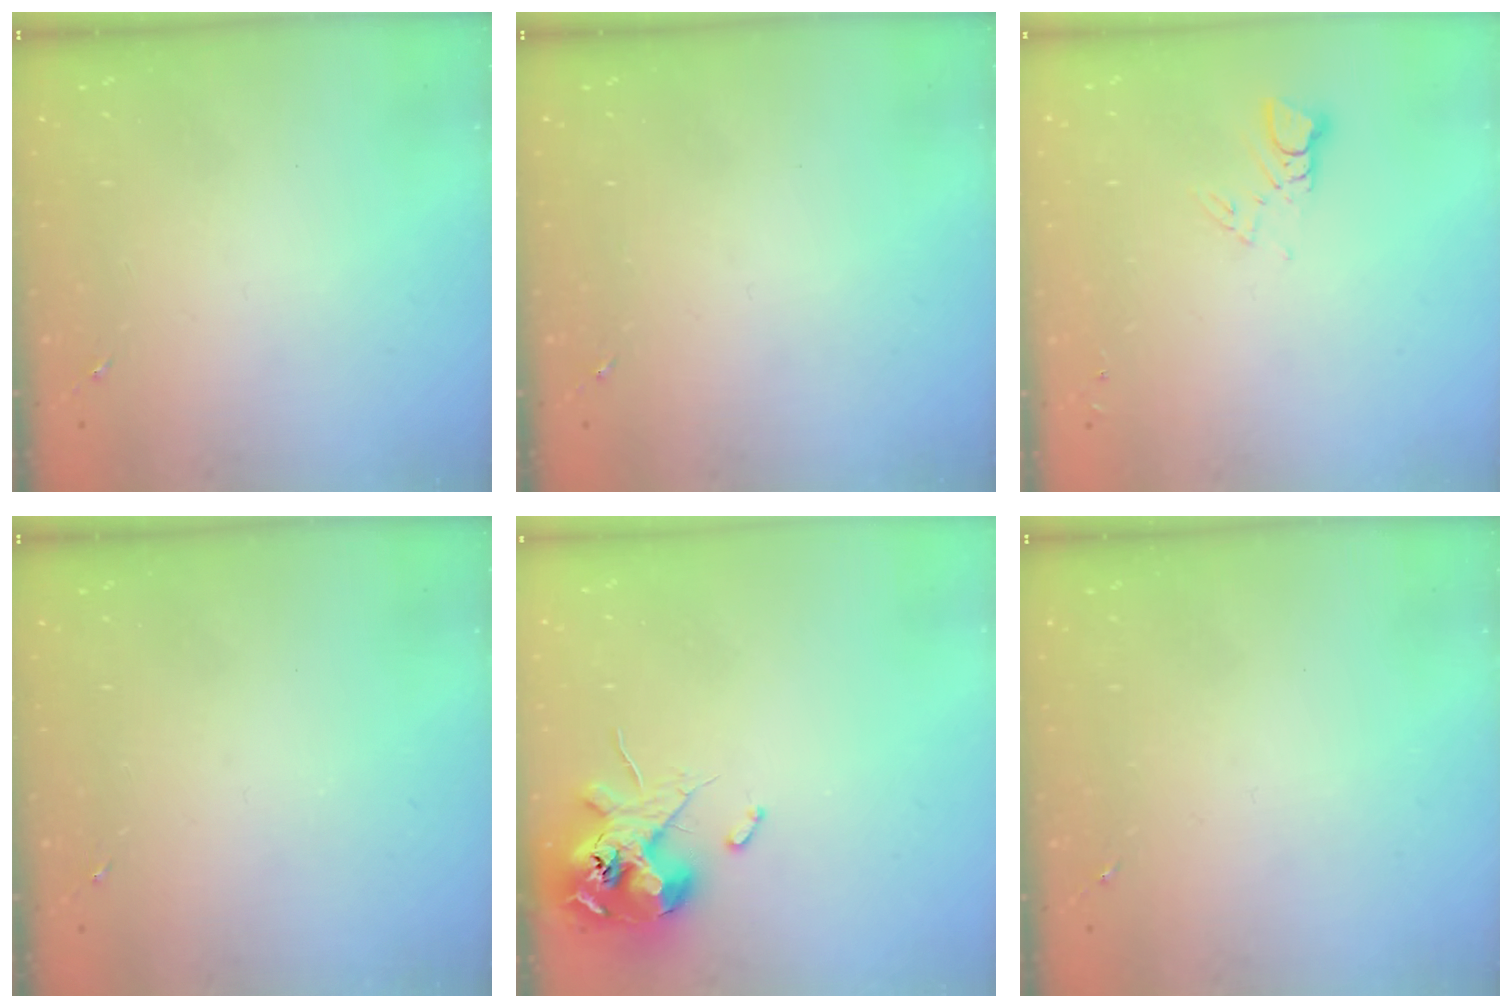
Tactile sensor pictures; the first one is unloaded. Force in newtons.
{"total": 0.0}
{"total": 2.9, "press": 2.9, "slide": 0.2}
{"total": 0.0}
{"total": 12.1, "press": 11.9, "slide": 2.2}
{"total": 0.0}